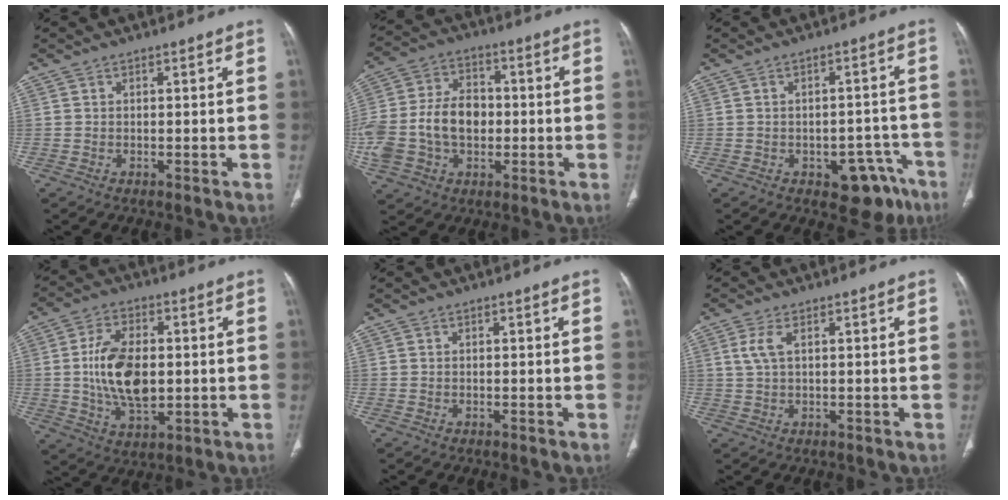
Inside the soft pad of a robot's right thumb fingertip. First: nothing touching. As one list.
[{"total": 16.4, "force": [-1.8, 11.8, 11.2], "torque": [-0.228, 0.028, -0.027]}, {"total": 9.0, "force": [-5.1, 5.2, 5.3], "torque": [-0.026, 0.039, -0.058]}, {"total": 13.2, "force": [0.1, 7.7, 10.7], "torque": [-0.186, -0.001, 0.009]}, {"total": 0.0}, {"total": 3.3, "force": [1.1, 1.4, 2.7], "torque": [-0.072, 0.008, 0.028]}]